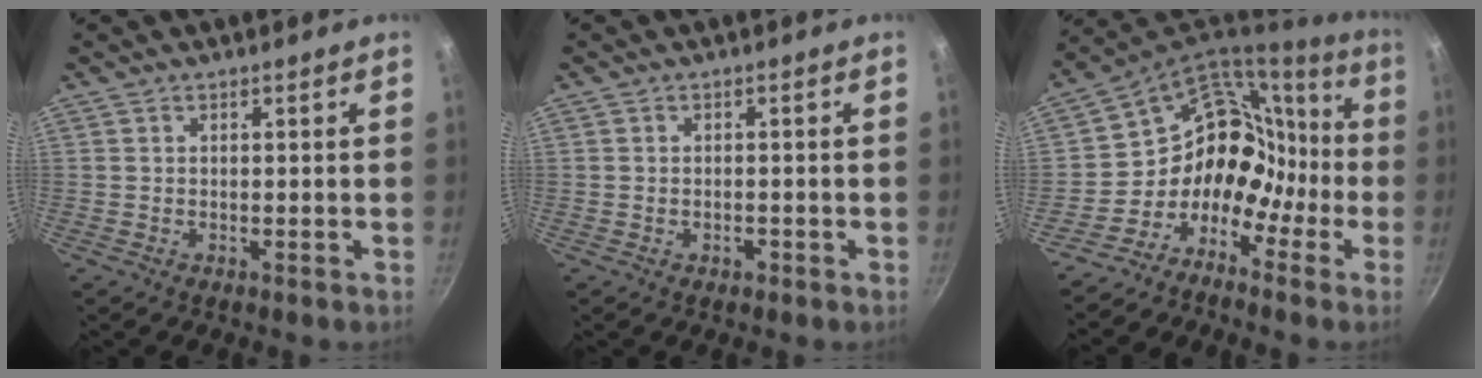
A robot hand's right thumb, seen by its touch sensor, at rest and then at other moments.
{"total": 1.2, "force": [-0.6, 0.8, 0.7], "torque": [-0.010, 0.004, -0.008]}
{"total": 14.8, "force": [-6.0, 12.2, 5.8], "torque": [-0.022, 0.106, -0.122]}